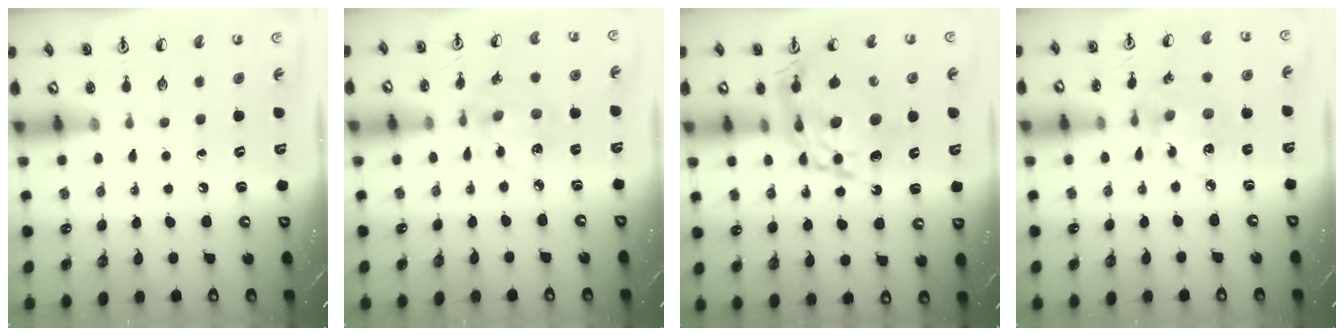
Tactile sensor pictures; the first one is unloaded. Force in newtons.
{"total": 8.7, "press": 8.7, "slide": 0.5}
{"total": 16.2, "press": 16.1, "slide": 1.4}
{"total": 10.0, "press": 9.9, "slide": 0.6}